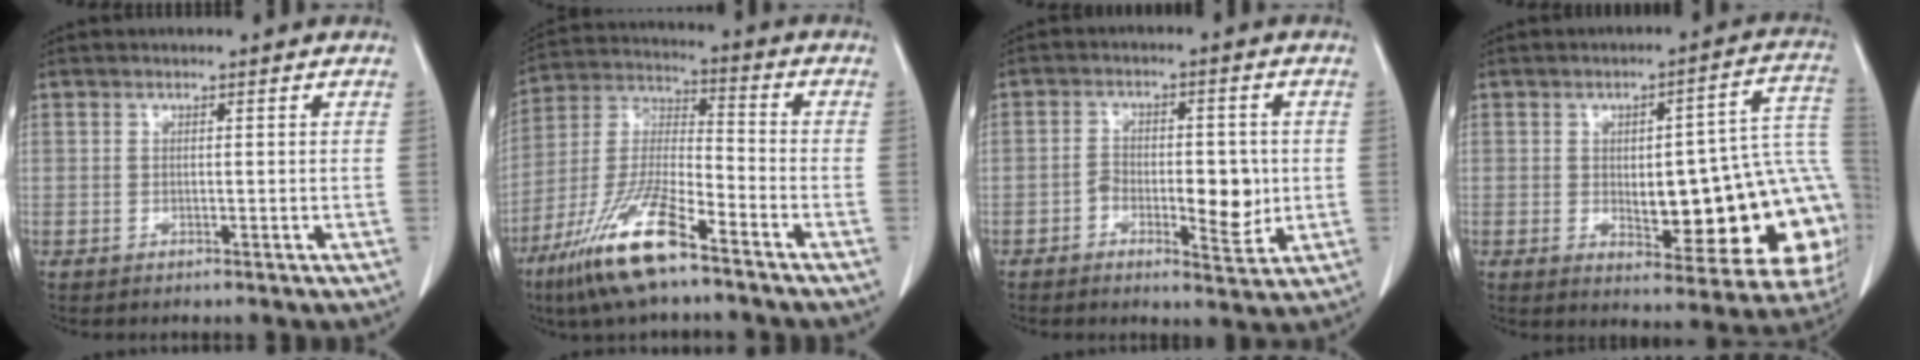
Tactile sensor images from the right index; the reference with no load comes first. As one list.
[{"total": 14.5, "force": [-9.3, 2.6, 10.8], "torque": [-0.230, -0.020, -0.177]}, {"total": 7.5, "force": [-1.4, 3.4, 6.6], "torque": [-0.096, 0.005, -0.017]}, {"total": 20.9, "force": [-2.5, 6.5, 19.7], "torque": [-0.166, 0.035, -0.010]}]